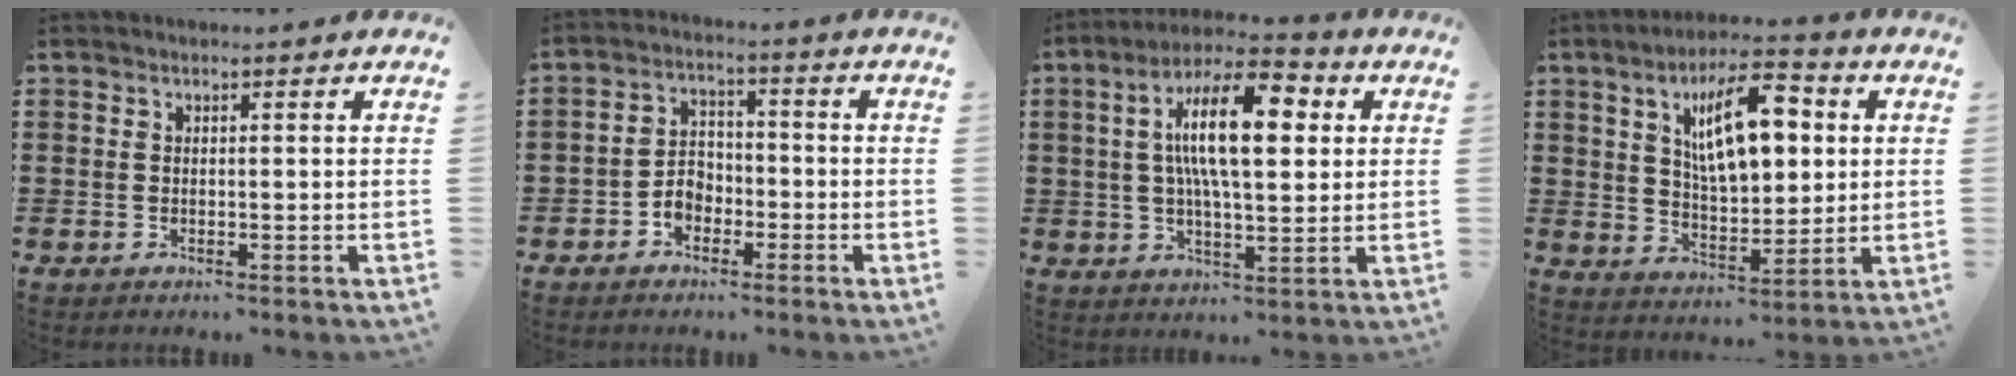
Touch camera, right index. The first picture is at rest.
{"total": 3.7, "force": [-2.0, 2.7, 1.5], "torque": [-0.035, 0.010, -0.042]}
{"total": 14.5, "force": [3.5, 5.3, 13.0], "torque": [-0.246, 0.013, 0.053]}
{"total": 12.3, "force": [3.9, 5.2, 10.5], "torque": [-0.174, 0.006, 0.063]}